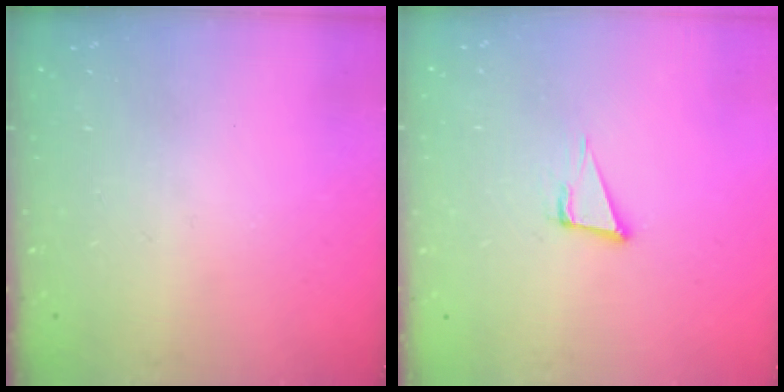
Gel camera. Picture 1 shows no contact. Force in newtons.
{"total": 5.4, "press": 4.4, "slide": 3.1}